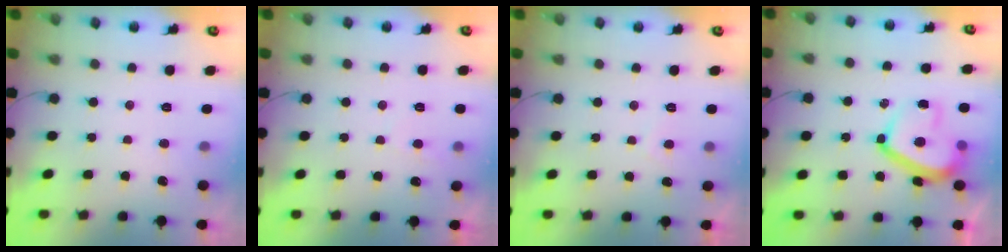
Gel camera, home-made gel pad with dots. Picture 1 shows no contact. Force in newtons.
{"total": 2.4, "press": 2.3, "slide": 0.6}
{"total": 1.5, "press": 1.4, "slide": 0.6}
{"total": 14.6, "press": 14.5, "slide": 1.4}